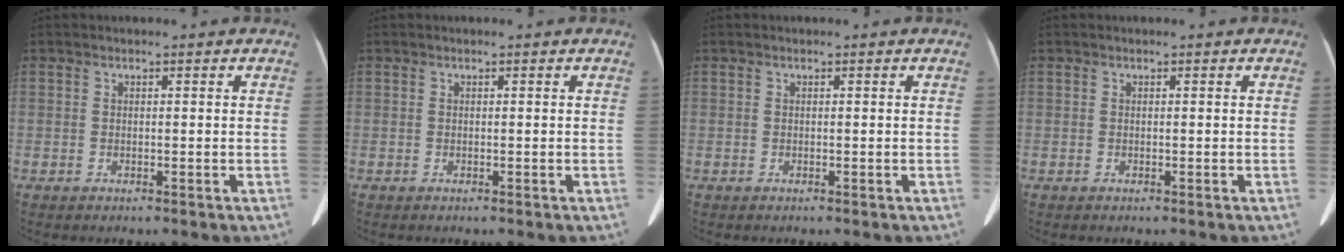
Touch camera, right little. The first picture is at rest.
{"total": 0.0}
{"total": 0.0}
{"total": 0.0}